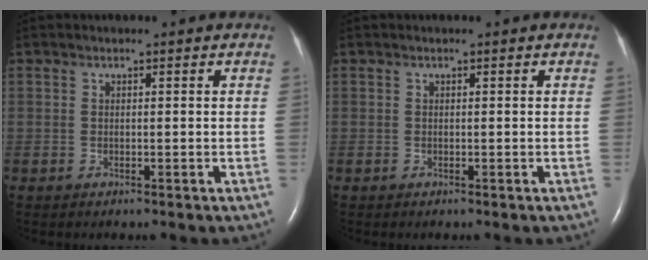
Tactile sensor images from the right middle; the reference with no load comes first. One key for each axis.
{"total": 0.0}